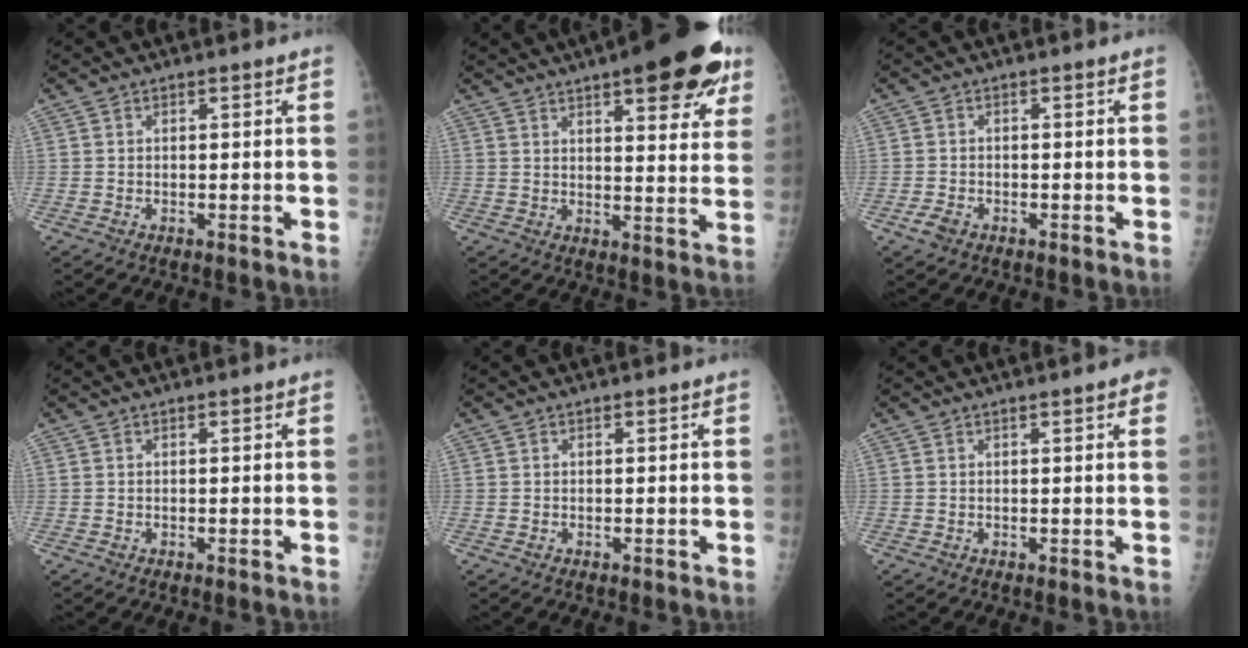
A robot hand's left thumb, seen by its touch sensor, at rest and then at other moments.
{"total": 19.1, "force": [11.1, 6.2, 14.3], "torque": [-0.157, -0.029, 0.142]}
{"total": 2.3, "force": [-1.2, 1.5, 1.2], "torque": [-0.023, 0.001, -0.021]}
{"total": 0.0}
{"total": 0.0}
{"total": 3.4, "force": [2.0, 0.7, 2.7], "torque": [-0.022, 0.004, 0.020]}